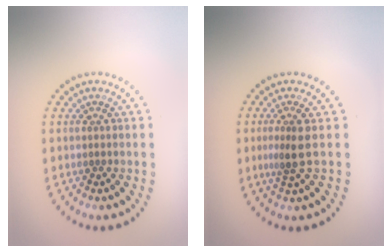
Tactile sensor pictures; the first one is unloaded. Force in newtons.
{"total": 2.4, "press": 1.9, "slide": 1.5}